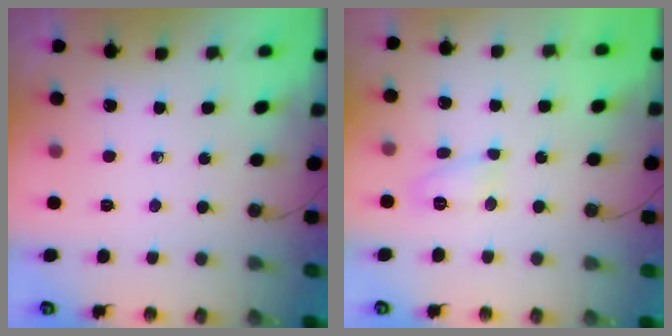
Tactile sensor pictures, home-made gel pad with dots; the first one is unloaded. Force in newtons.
{"total": 5.7, "press": 5.6, "slide": 0.7}